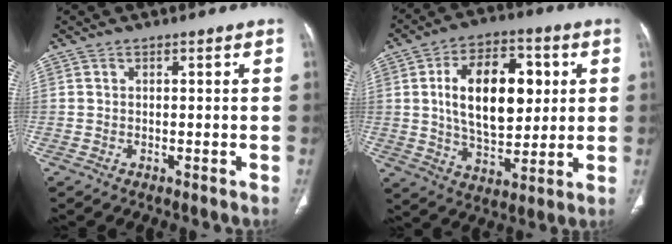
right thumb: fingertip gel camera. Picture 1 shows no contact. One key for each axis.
{"total": 18.4, "fx": 3.4, "fy": 10.5, "fz": 14.7, "tx": -0.201, "ty": -0.003, "tz": 0.059}